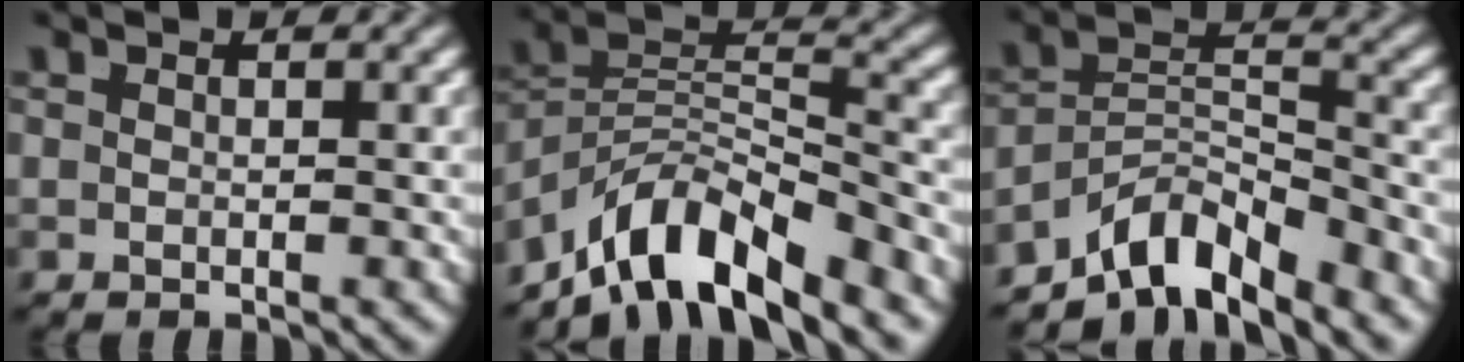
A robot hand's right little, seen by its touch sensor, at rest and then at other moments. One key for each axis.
{"total": 10.5, "fx": -4.9, "fy": 6.5, "fz": 6.5, "tx": -0.107, "ty": -0.031, "tz": -0.074}
{"total": 8.8, "fx": -5.9, "fy": 4.7, "fz": 4.6, "tx": -0.061, "ty": -0.026, "tz": -0.090}